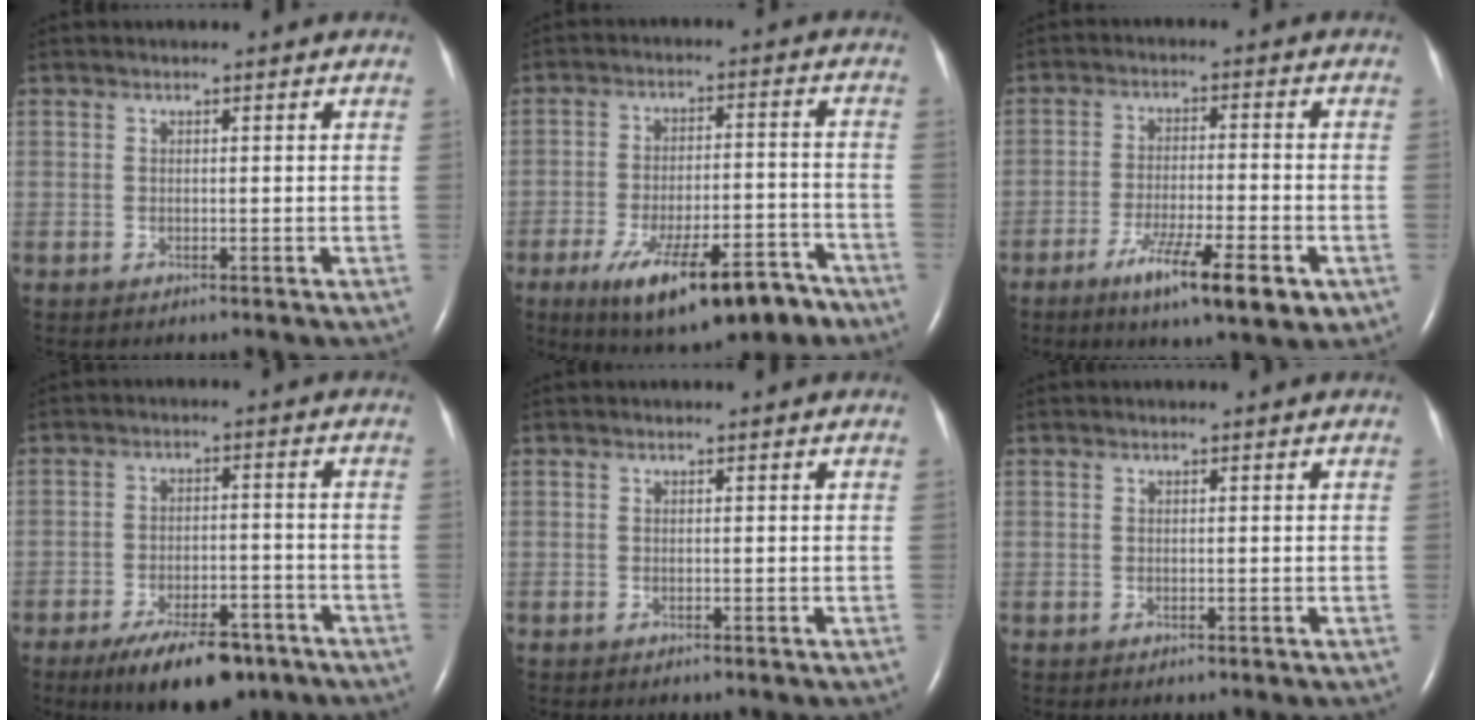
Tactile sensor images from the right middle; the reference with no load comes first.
{"total": 15.8, "force": [-10.3, 4.5, 11.1], "torque": [-0.152, -0.001, -0.154]}
{"total": 10.6, "force": [-5.5, 1.5, 8.9], "torque": [-0.148, -0.019, -0.085]}
{"total": 11.2, "force": [-7.9, 4.1, 6.9], "torque": [-0.108, -0.006, -0.122]}
{"total": 0.0}
{"total": 0.0}